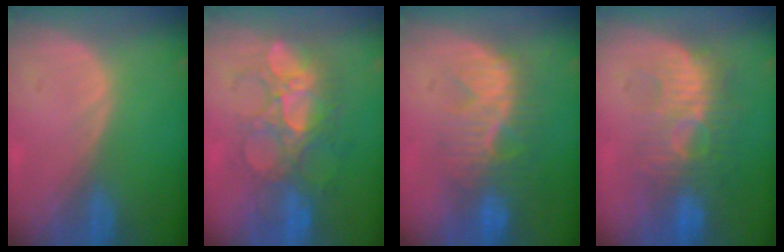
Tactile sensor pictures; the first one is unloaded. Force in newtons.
{"total": 8.8, "press": 8.6, "slide": 1.6}
{"total": 9.3, "press": 8.4, "slide": 3.9}
{"total": 9.3, "press": 8.9, "slide": 2.8}